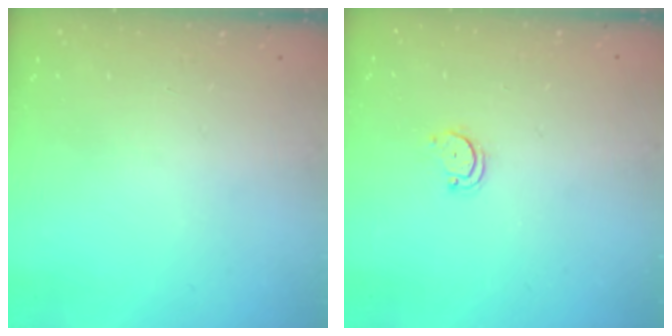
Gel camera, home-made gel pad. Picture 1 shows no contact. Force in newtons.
{"total": 3.0, "press": 3.0, "slide": 0.2}